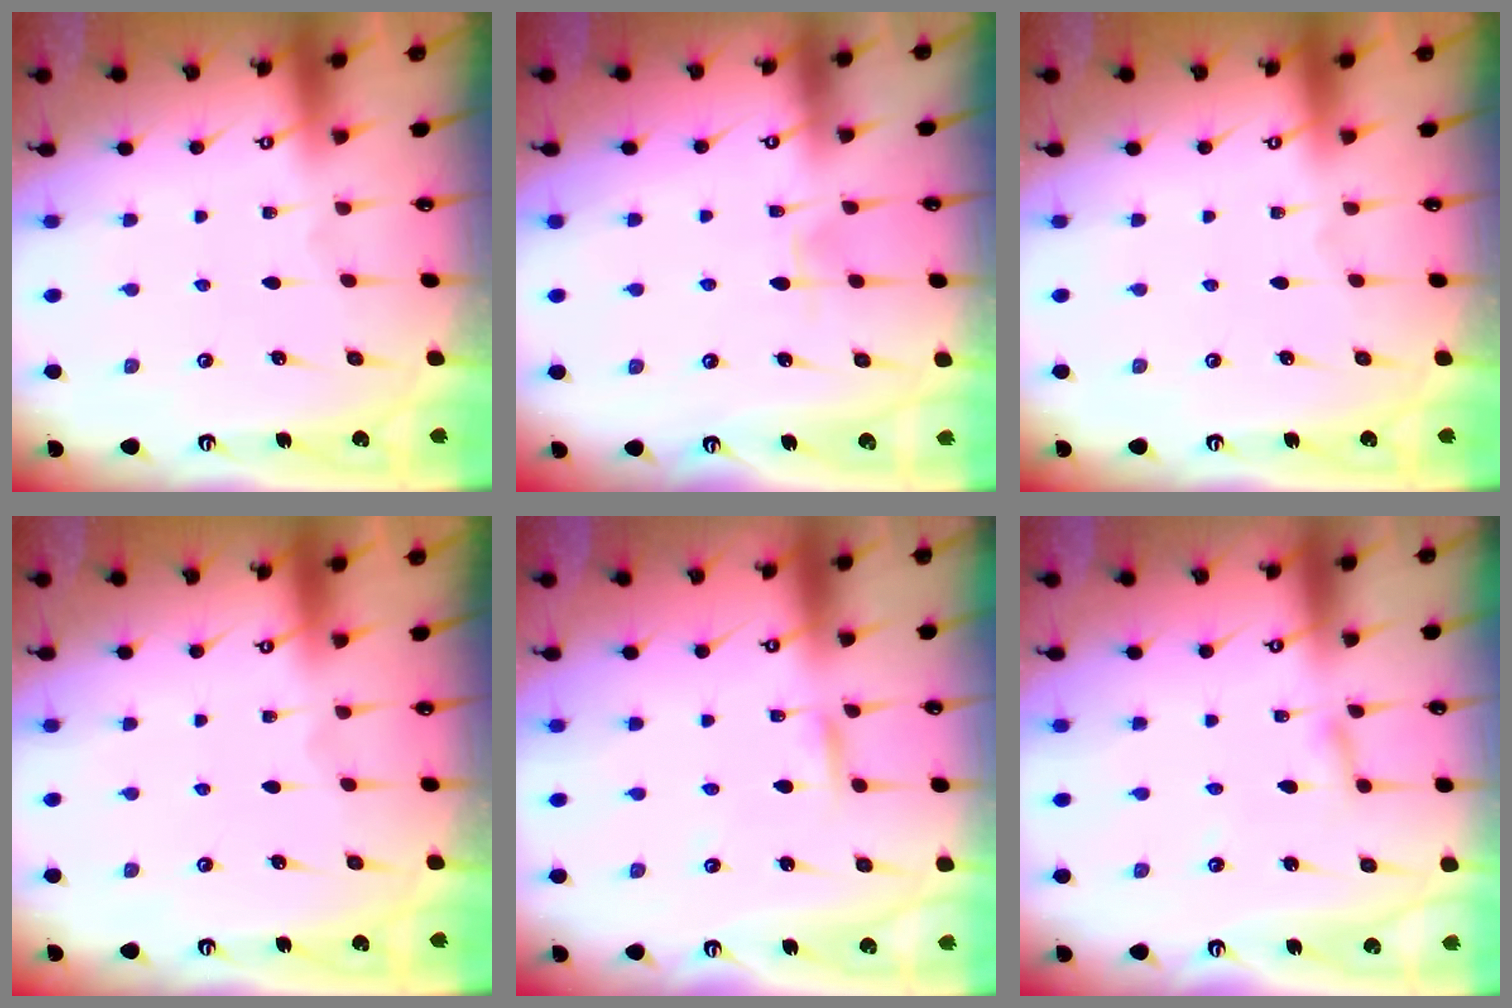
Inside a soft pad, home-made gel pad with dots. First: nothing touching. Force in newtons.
{"total": 5.7, "press": 5.7, "slide": 0.7}
{"total": 0.0}
{"total": 0.0}
{"total": 2.4, "press": 2.4, "slide": 0.0}
{"total": 2.7, "press": 2.7, "slide": 0.2}